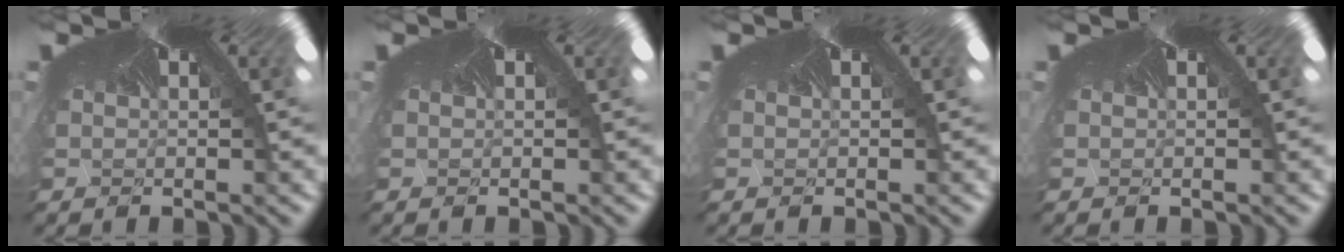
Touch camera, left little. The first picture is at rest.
{"total": 0.0}
{"total": 0.0}
{"total": 0.0}